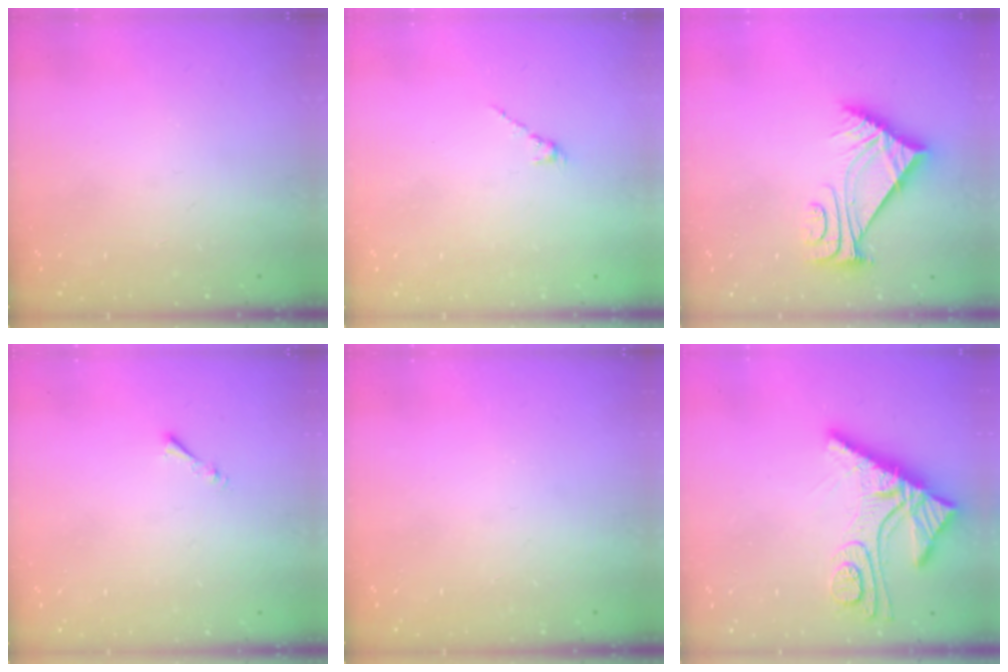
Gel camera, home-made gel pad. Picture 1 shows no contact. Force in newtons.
{"total": 1.3, "press": 1.2, "slide": 0.5}
{"total": 9.8, "press": 9.7, "slide": 0.9}
{"total": 0.8, "press": 0.7, "slide": 0.3}
{"total": 0.0}
{"total": 11.9, "press": 11.9, "slide": 1.0}